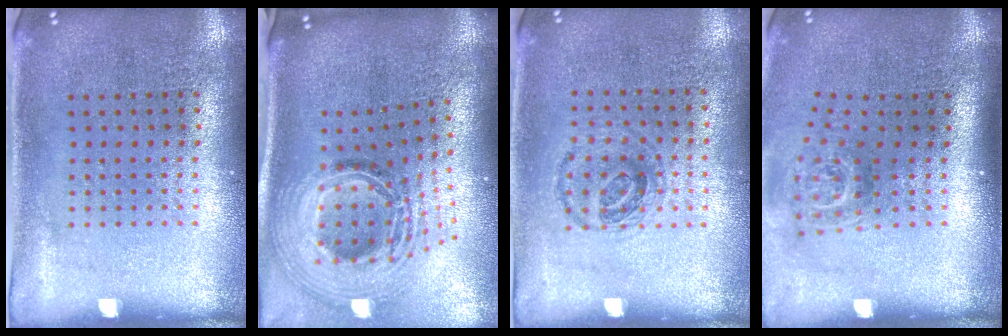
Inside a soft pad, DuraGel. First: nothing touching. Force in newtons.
{"total": 2.7, "press": 1.8, "slide": 2.0}
{"total": 0.9, "press": 0.8, "slide": 0.4}
{"total": 1.8, "press": 1.2, "slide": 1.3}